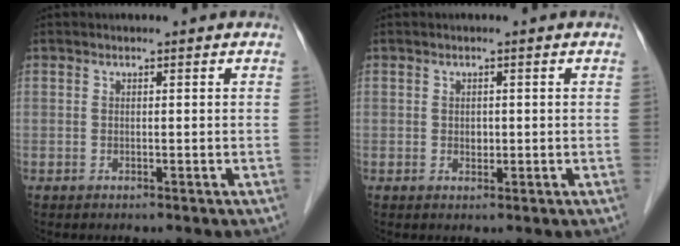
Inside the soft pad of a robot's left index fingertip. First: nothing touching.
{"total": 1.1, "force": [0.0, 0.8, 0.7], "torque": [-0.012, 0.001, 0.002]}